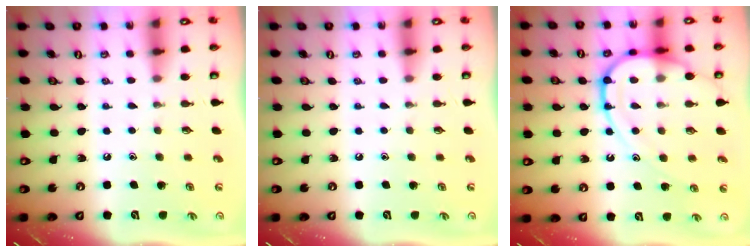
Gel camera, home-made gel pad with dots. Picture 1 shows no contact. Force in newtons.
{"total": 0.0}
{"total": 13.5, "press": 13.4, "slide": 1.2}